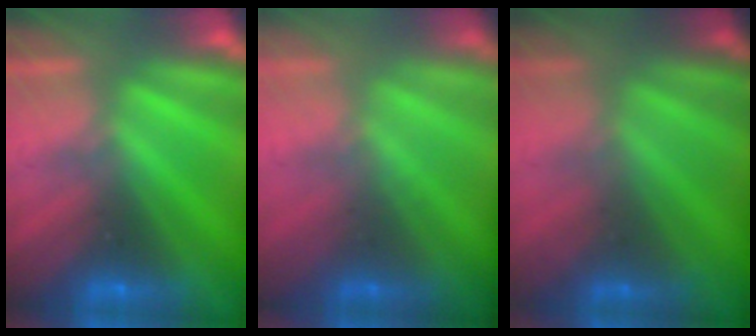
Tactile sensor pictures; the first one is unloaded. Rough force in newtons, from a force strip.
{"total": 1.4}
{"total": 1.8}